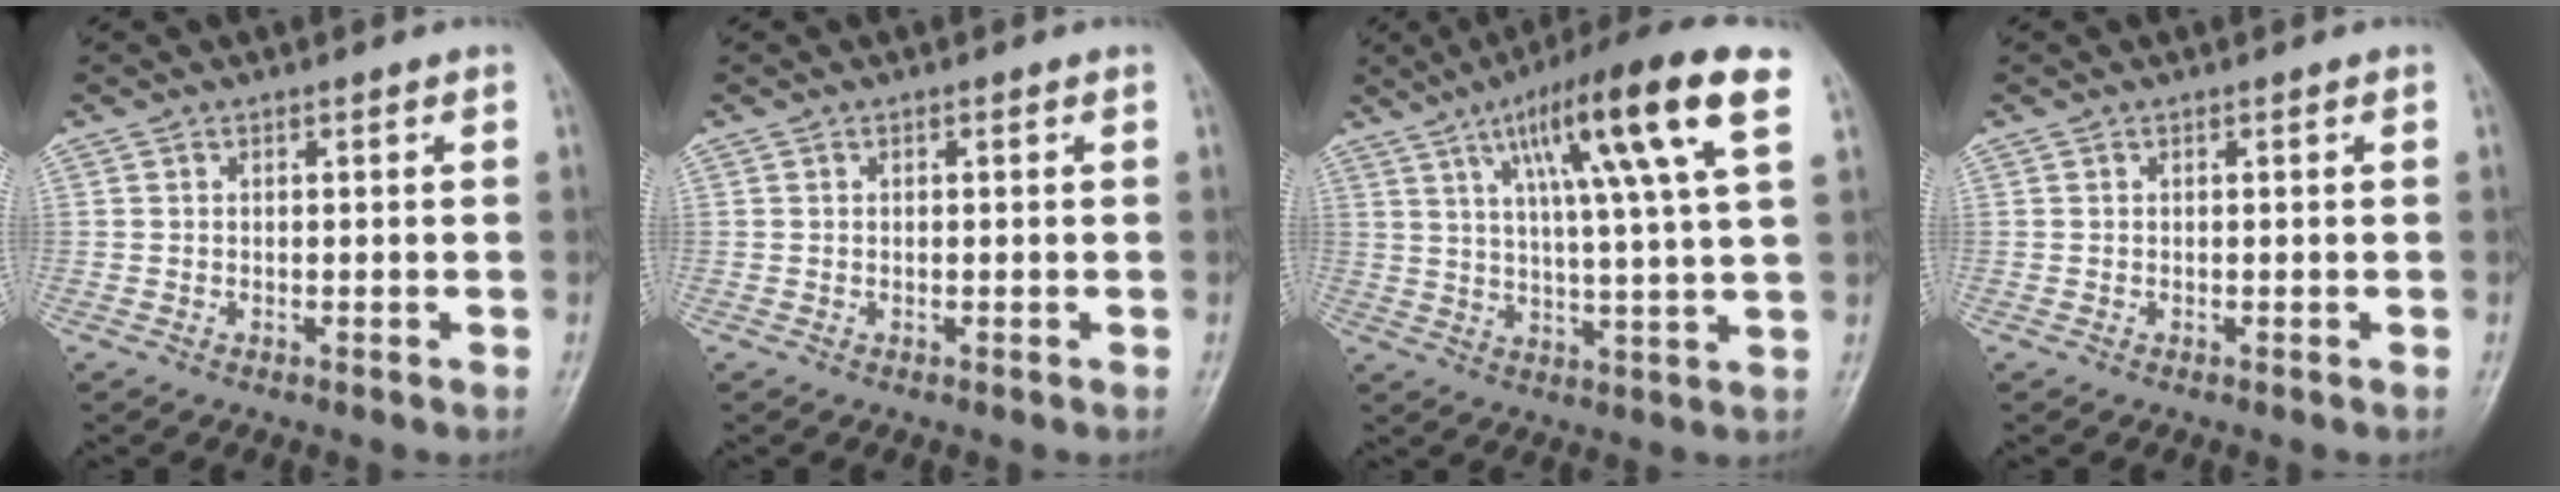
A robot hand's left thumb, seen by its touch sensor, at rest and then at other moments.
{"total": 0.0}
{"total": 17.6, "force": [7.7, 1.5, 15.7], "torque": [-0.248, -0.010, 0.117]}
{"total": 0.0}